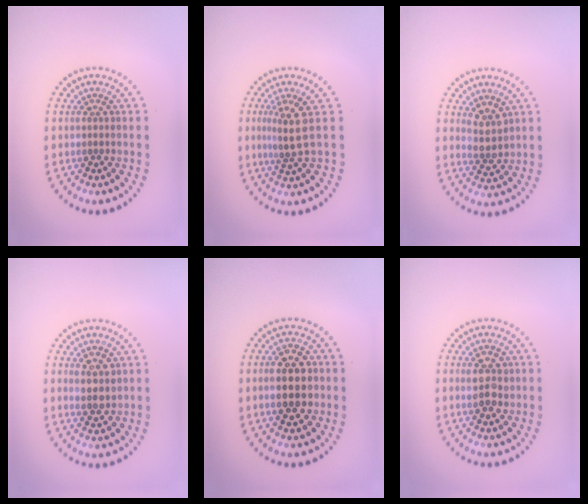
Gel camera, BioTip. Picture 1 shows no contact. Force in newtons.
{"total": 2.7, "press": 2.0, "slide": 1.9}
{"total": 1.8, "press": 1.7, "slide": 0.6}
{"total": 2.2, "press": 2.1, "slide": 0.7}
{"total": 5.0, "press": 5.0, "slide": 0.3}
{"total": 2.4, "press": 2.4, "slide": 0.2}